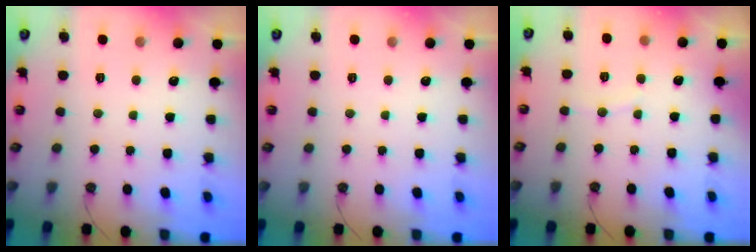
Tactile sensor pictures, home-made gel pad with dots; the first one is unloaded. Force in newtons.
{"total": 0.0}
{"total": 2.8, "press": 2.8, "slide": 0.3}